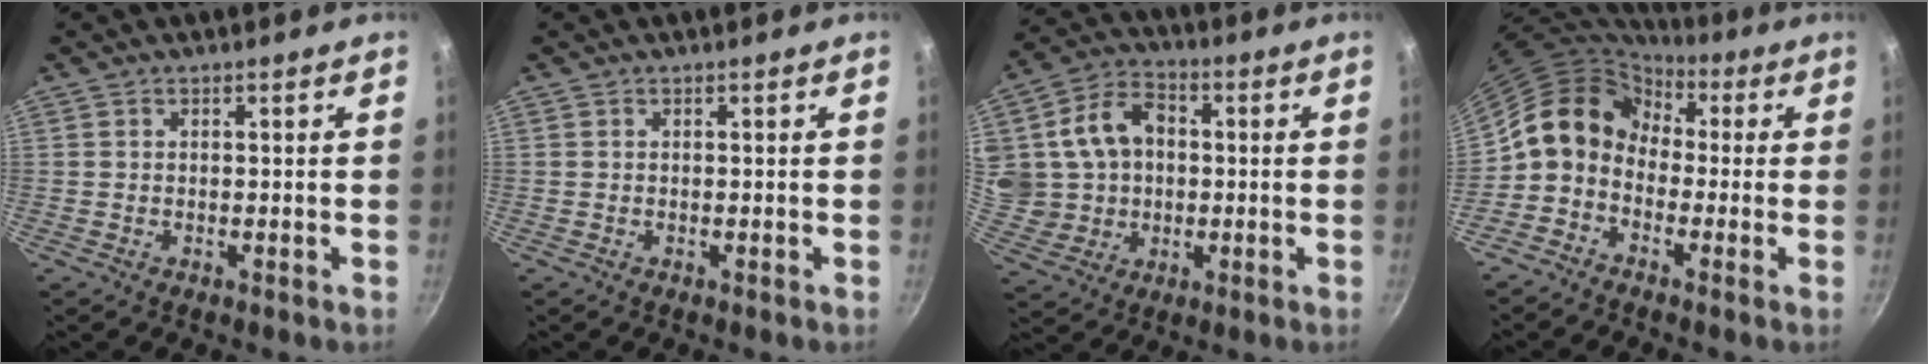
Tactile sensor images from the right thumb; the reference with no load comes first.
{"total": 0.0}
{"total": 14.6, "force": [2.0, 12.0, 8.1], "torque": [-0.143, 0.017, 0.043]}
{"total": 10.5, "force": [-0.2, 8.7, 5.9], "torque": [-0.073, 0.039, -0.031]}